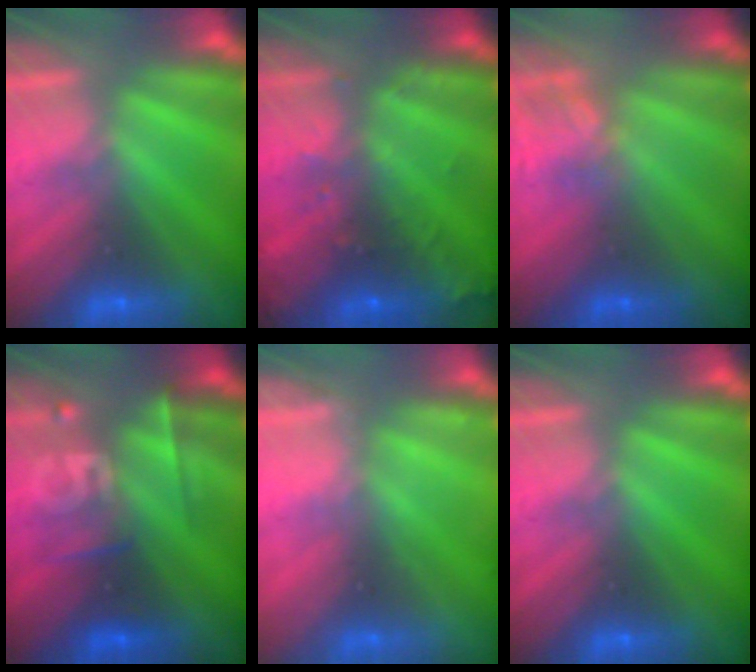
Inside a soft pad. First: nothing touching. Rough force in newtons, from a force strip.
{"total": 6.5}
{"total": 3.6}
{"total": 2.4}
{"total": 2.2}
{"total": 0.0}